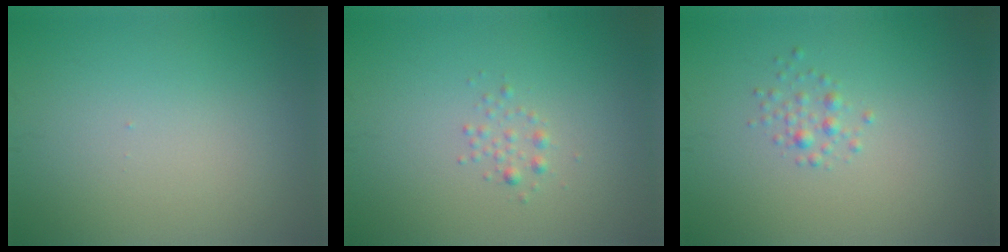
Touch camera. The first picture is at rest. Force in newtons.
{"total": 0.9, "press": 0.9, "slide": 0.0}
{"total": 1.2, "press": 1.2, "slide": 0.0}